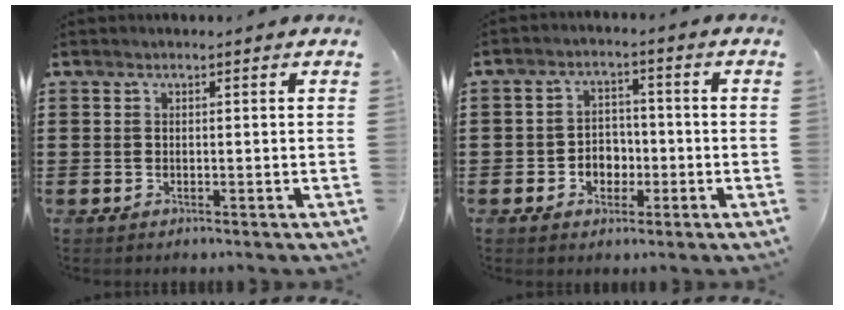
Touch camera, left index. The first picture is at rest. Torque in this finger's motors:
{"motor_torque": [0.24, 0.09, 0.30, 0.07]}